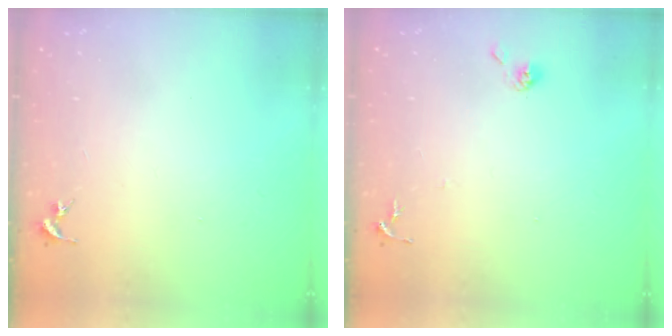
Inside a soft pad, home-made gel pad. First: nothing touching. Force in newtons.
{"total": 5.9, "press": 5.9, "slide": 0.5}